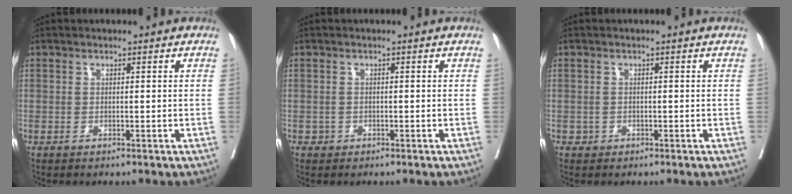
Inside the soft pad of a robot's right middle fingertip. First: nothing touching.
{"total": 0.7, "force": [-0.3, 0.6, 0.0], "torque": [-0.002, 0.004, -0.005]}
{"total": 0.6, "force": [-0.2, 0.6, 0.0], "torque": [-0.002, 0.004, -0.003]}